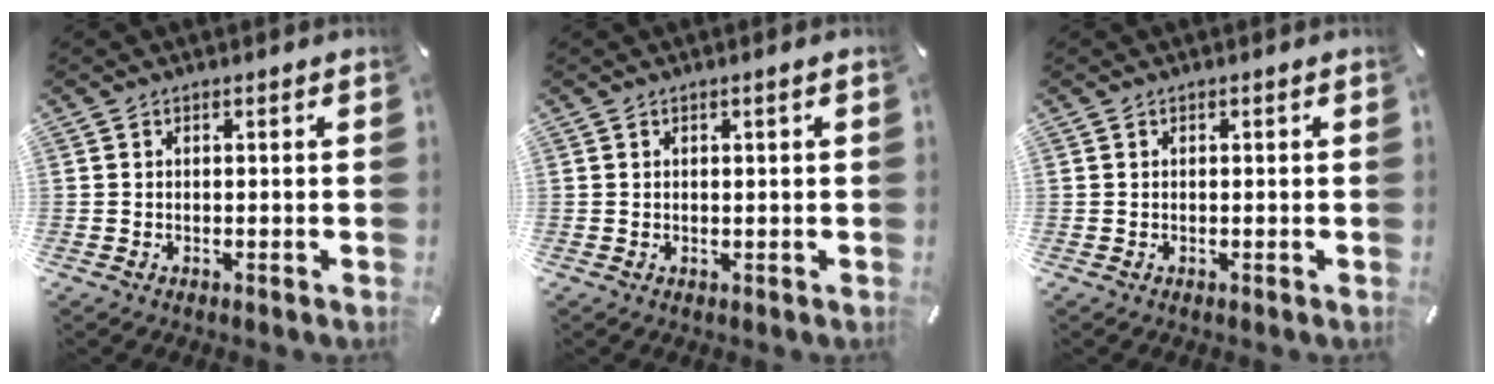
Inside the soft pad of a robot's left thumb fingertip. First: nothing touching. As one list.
[{"total": 1.5, "force": [0.3, 0.1, 1.4], "torque": [-0.025, -0.002, 0.006]}, {"total": 0.0}]